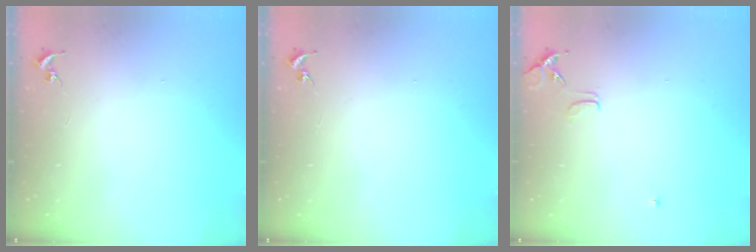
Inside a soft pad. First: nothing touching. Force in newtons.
{"total": 0.0}
{"total": 8.3, "press": 8.3, "slide": 0.7}